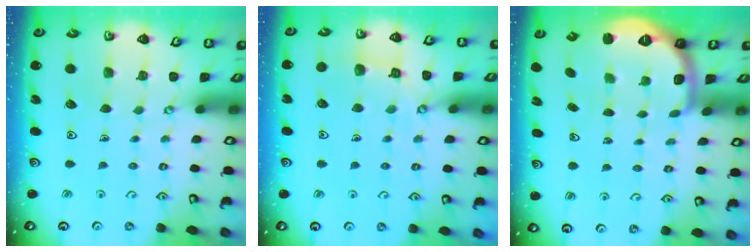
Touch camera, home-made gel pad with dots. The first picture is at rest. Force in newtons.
{"total": 3.7, "press": 3.6, "slide": 0.5}
{"total": 2.0, "press": 1.6, "slide": 1.2}